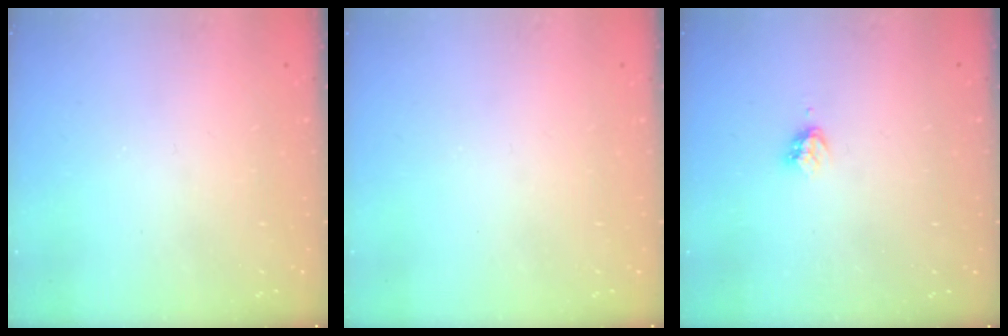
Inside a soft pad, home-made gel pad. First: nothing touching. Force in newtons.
{"total": 0.0}
{"total": 3.2, "press": 3.1, "slide": 0.5}